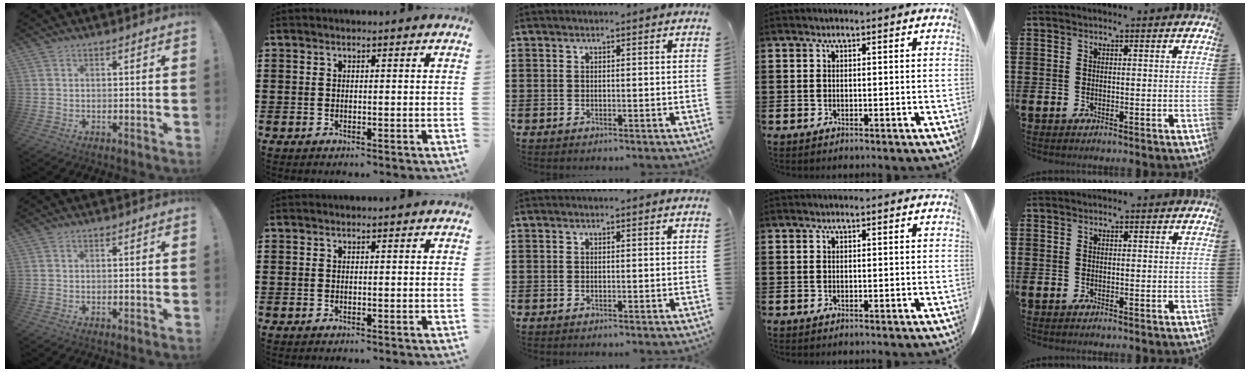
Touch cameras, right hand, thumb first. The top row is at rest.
{}